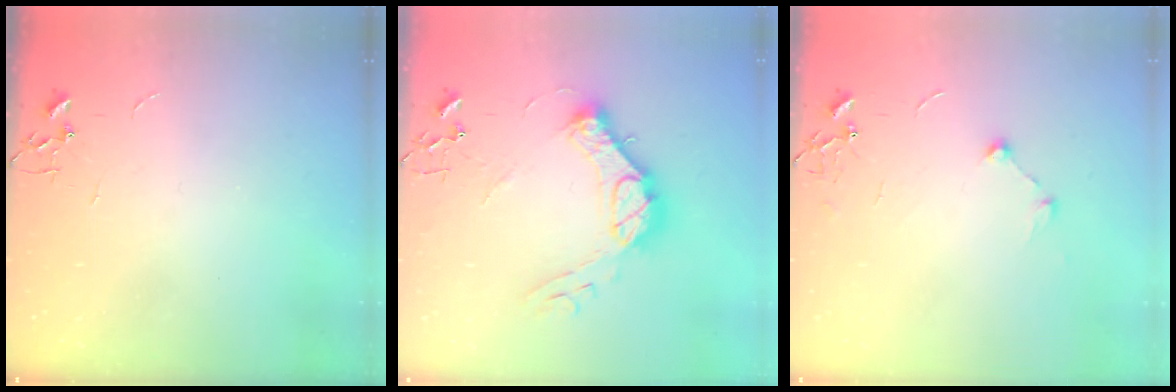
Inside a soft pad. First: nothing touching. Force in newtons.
{"total": 15.7, "press": 15.6, "slide": 1.5}
{"total": 5.9, "press": 5.9, "slide": 0.8}